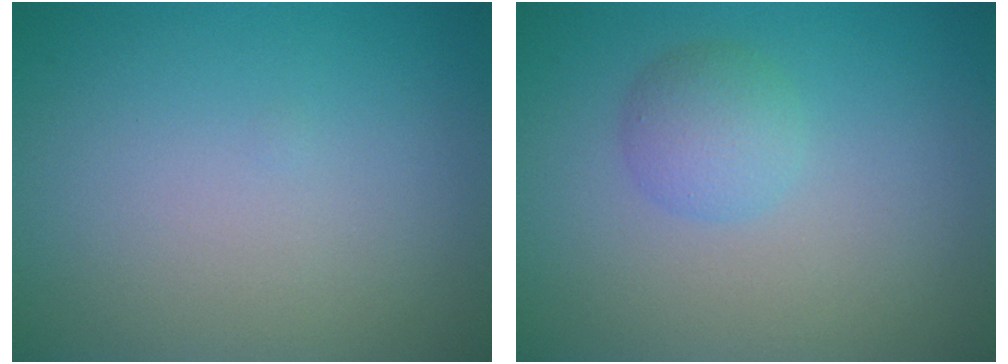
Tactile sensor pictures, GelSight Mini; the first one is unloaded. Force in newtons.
{"total": 2.3, "press": 2.3, "slide": 0.1}